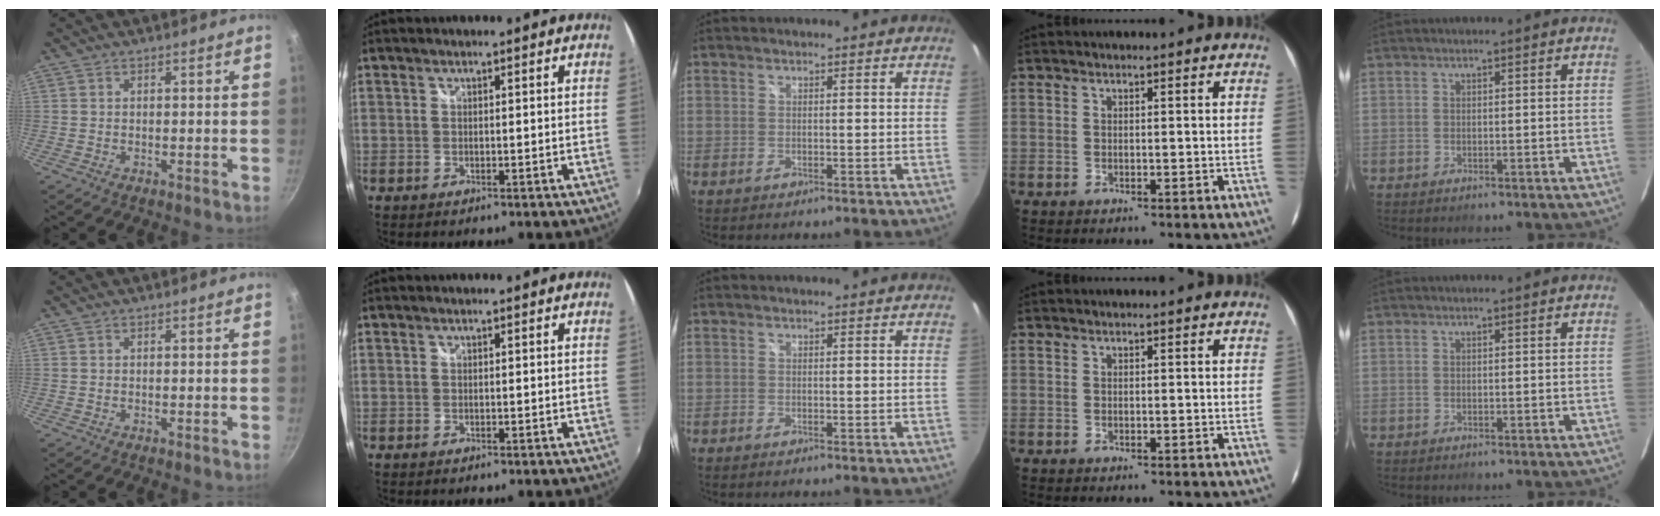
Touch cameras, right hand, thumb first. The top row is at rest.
{}